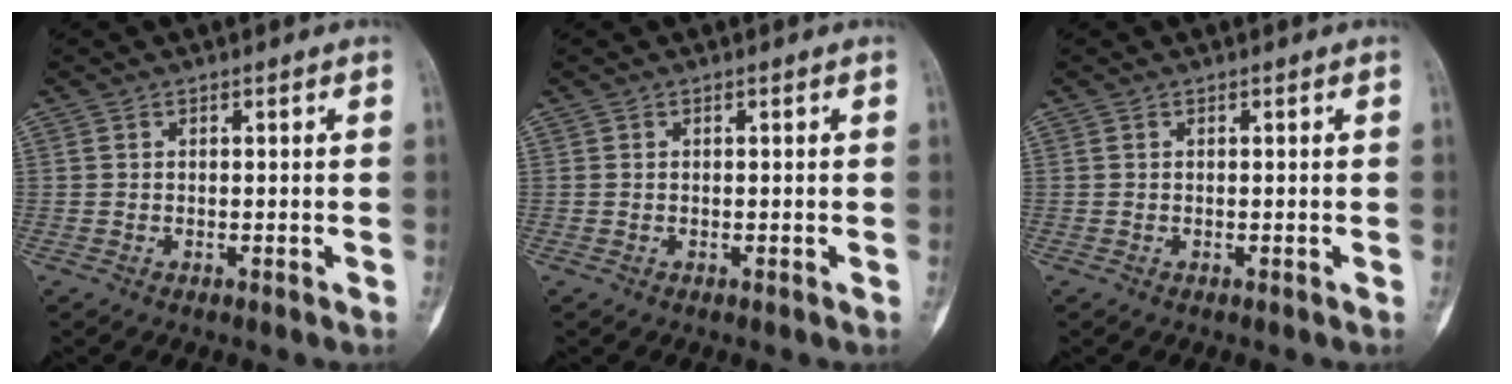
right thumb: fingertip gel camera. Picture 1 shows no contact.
{"total": 0.0}
{"total": 0.0}